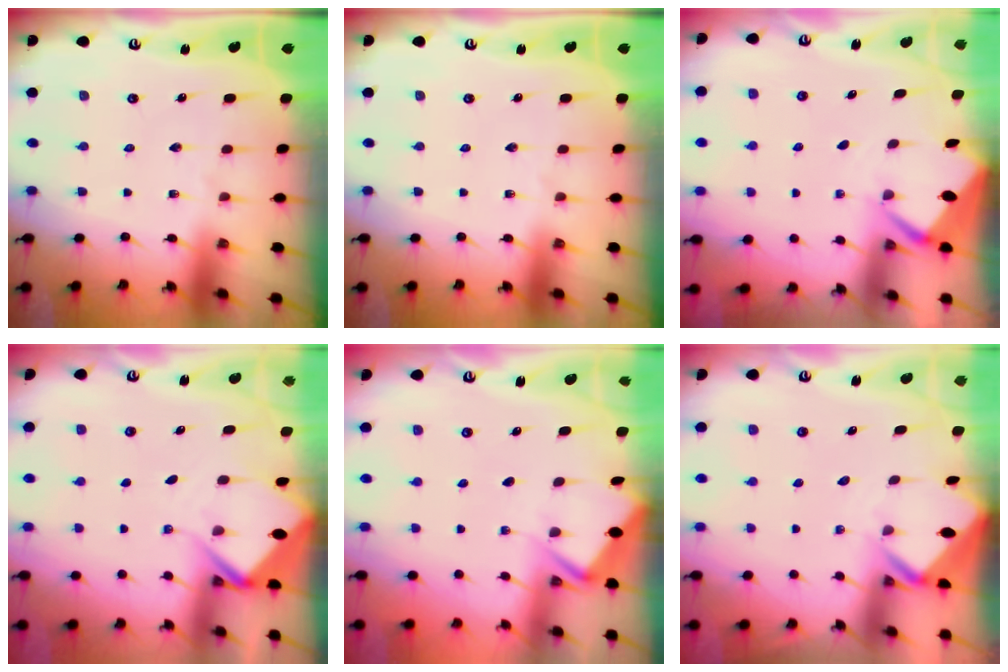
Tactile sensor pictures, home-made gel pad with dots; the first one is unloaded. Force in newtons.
{"total": 0.0}
{"total": 2.6, "press": 2.6, "slide": 0.0}
{"total": 5.6, "press": 5.6, "slide": 0.6}
{"total": 4.0, "press": 4.0, "slide": 0.3}
{"total": 2.8, "press": 2.8, "slide": 0.2}